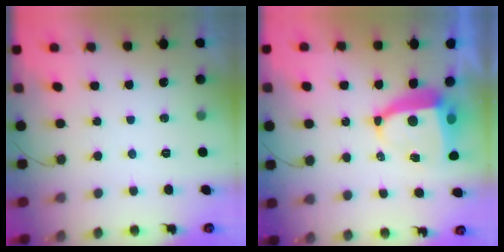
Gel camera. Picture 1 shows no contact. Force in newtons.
{"total": 9.0, "press": 8.9, "slide": 1.1}